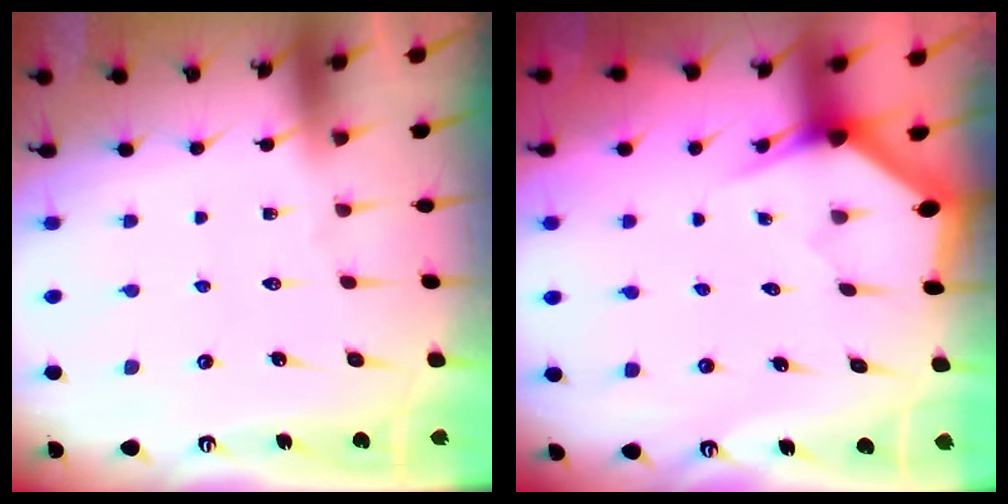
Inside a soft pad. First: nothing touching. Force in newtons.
{"total": 2.9, "press": 2.9, "slide": 0.1}